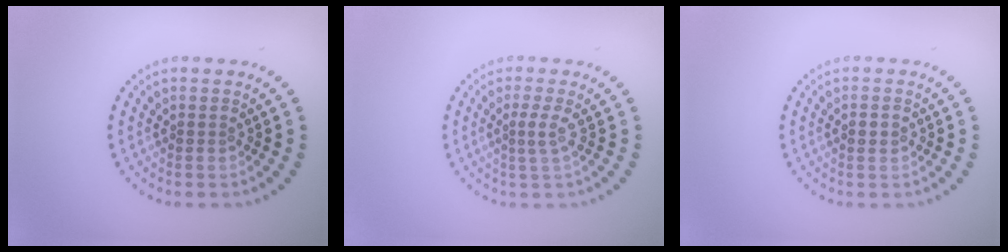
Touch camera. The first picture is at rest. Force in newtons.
{"total": 1.6, "press": 1.1, "slide": 1.3}
{"total": 1.2, "press": 1.1, "slide": 0.3}